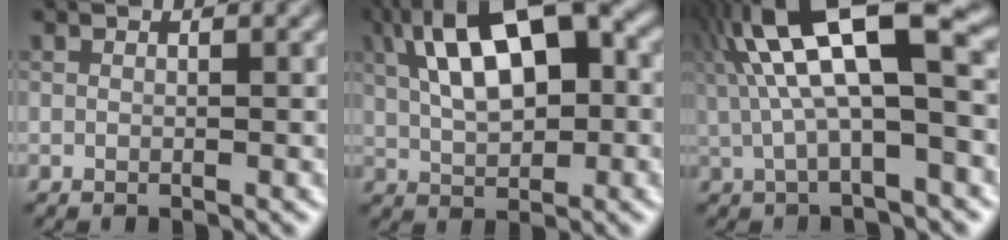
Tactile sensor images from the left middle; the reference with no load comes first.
{"total": 11.7, "force": [3.2, 5.7, 9.7], "torque": [-0.154, 0.028, 0.042]}
{"total": 11.4, "force": [2.7, 3.7, 10.4], "torque": [-0.189, 0.019, 0.041]}